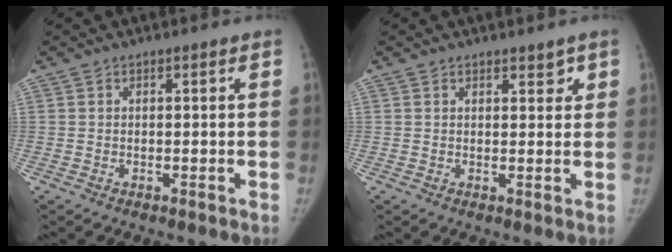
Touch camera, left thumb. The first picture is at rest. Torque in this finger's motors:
{"motor_torque": [-0.07, 0.00, -0.06, 0.22, -0.01]}